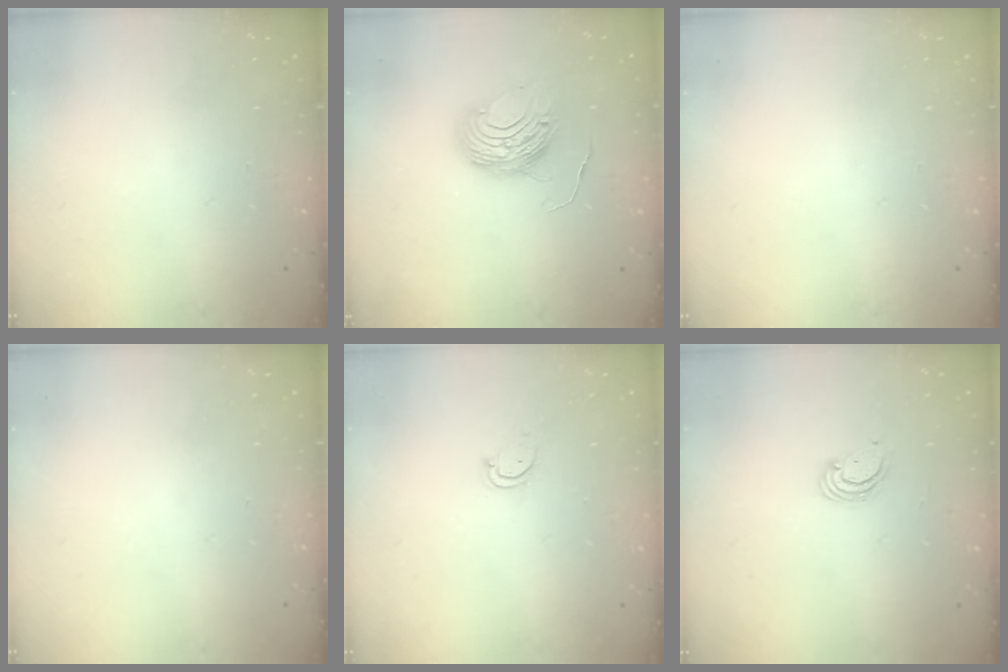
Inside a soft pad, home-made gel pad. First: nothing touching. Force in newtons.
{"total": 9.7, "press": 9.7, "slide": 0.6}
{"total": 0.0}
{"total": 0.0}
{"total": 3.5, "press": 3.5, "slide": 0.4}
{"total": 3.3, "press": 3.3, "slide": 0.3}